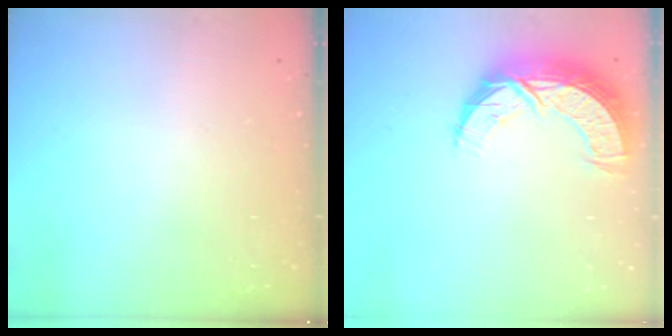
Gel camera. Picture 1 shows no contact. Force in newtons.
{"total": 11.7, "press": 11.6, "slide": 0.9}